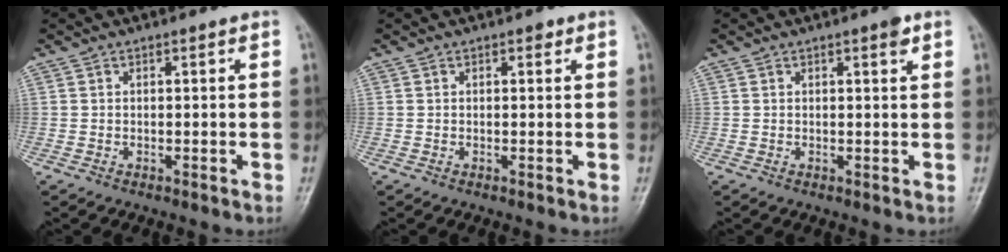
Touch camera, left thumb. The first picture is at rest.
{"total": 1.0, "force": [0.6, 0.6, 0.6], "torque": [-0.001, -0.001, 0.005]}
{"total": 1.7, "force": [1.1, 0.4, 1.3], "torque": [-0.017, -0.004, 0.013]}